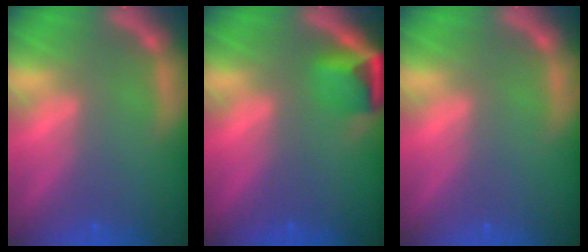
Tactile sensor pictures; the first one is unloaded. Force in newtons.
{"total": 3.9}
{"total": 0.0}